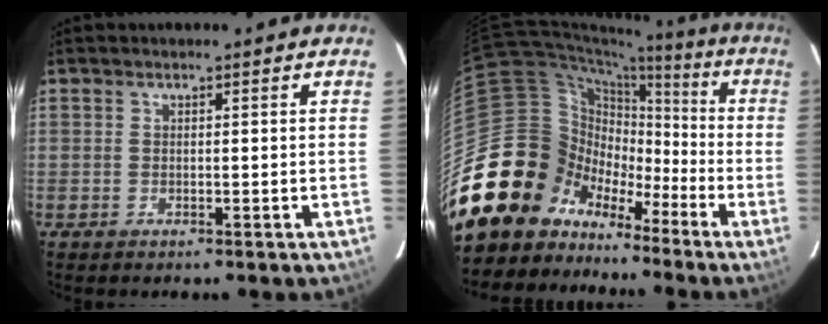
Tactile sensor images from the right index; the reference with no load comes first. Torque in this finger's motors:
{"motor_torque": [0.41, -0.59, 0.03, -0.15]}